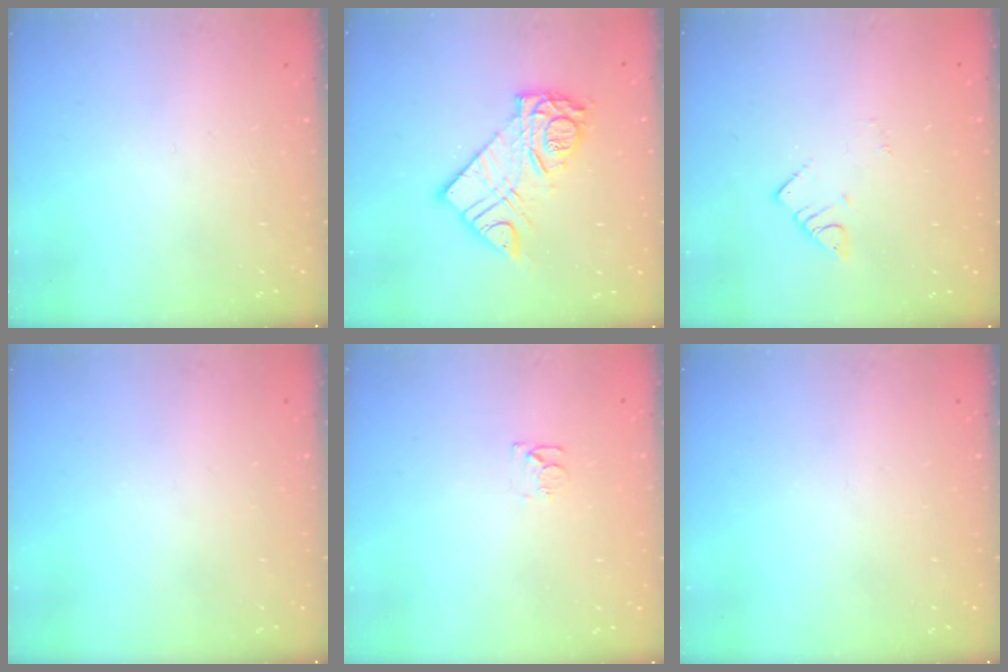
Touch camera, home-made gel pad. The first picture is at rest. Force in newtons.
{"total": 13.4, "press": 13.3, "slide": 1.3}
{"total": 2.4, "press": 2.4, "slide": 0.1}
{"total": 0.0}
{"total": 5.0, "press": 5.0, "slide": 0.5}
{"total": 0.0}